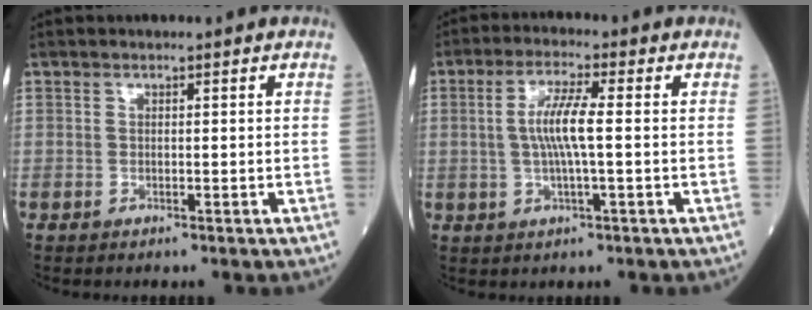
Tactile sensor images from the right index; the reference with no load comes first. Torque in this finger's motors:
{"motor_torque": [1.01, 0.19, 0.45, 0.12]}